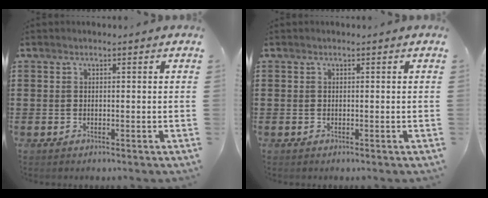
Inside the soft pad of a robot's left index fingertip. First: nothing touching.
{"total": 0.0}